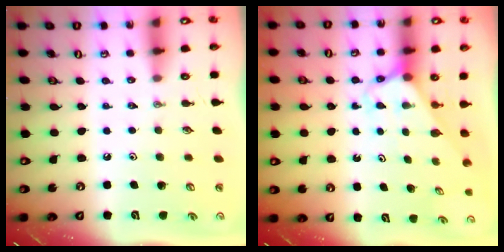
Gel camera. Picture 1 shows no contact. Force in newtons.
{"total": 2.5, "press": 2.5, "slide": 0.2}